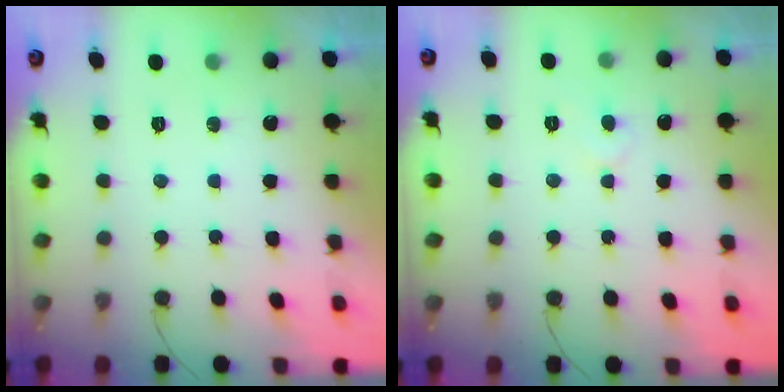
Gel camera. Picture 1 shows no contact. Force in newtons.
{"total": 4.1, "press": 4.1, "slide": 0.3}